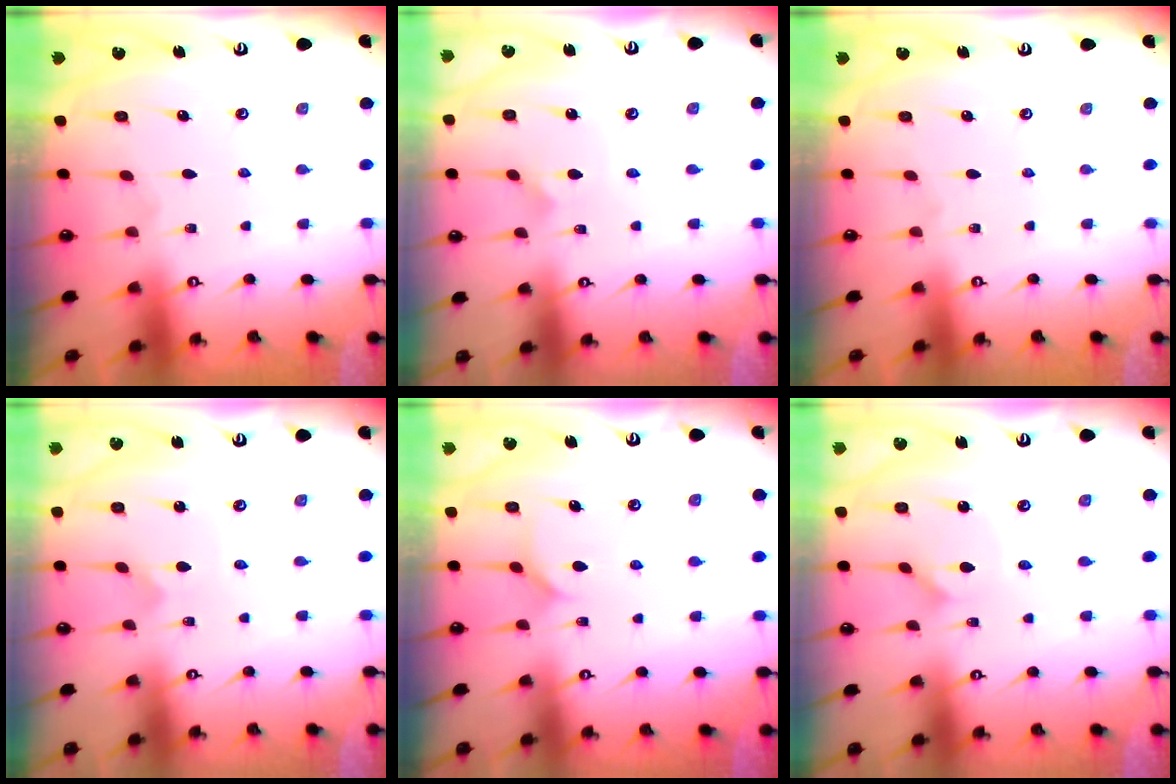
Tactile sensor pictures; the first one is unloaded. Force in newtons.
{"total": 2.3, "press": 2.3, "slide": 0.0}
{"total": 0.0}
{"total": 0.8, "press": 0.8, "slide": 0.1}
{"total": 8.4, "press": 8.4, "slide": 0.6}
{"total": 1.5, "press": 1.5, "slide": 0.0}